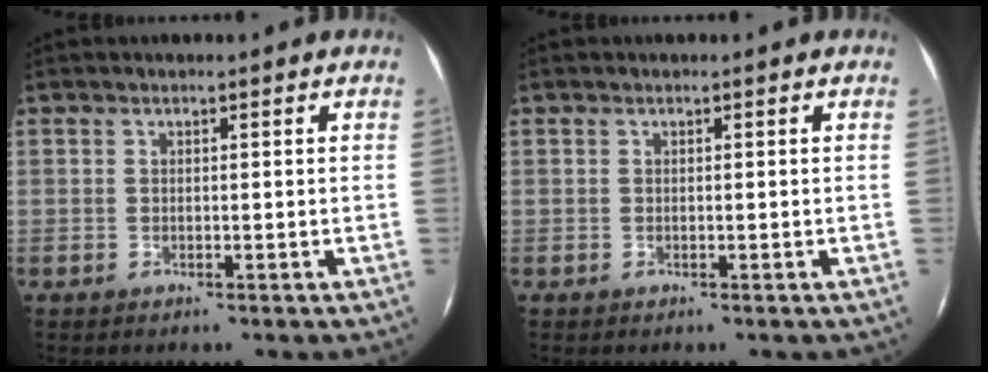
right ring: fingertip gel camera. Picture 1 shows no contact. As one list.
[{"total": 0.0}]